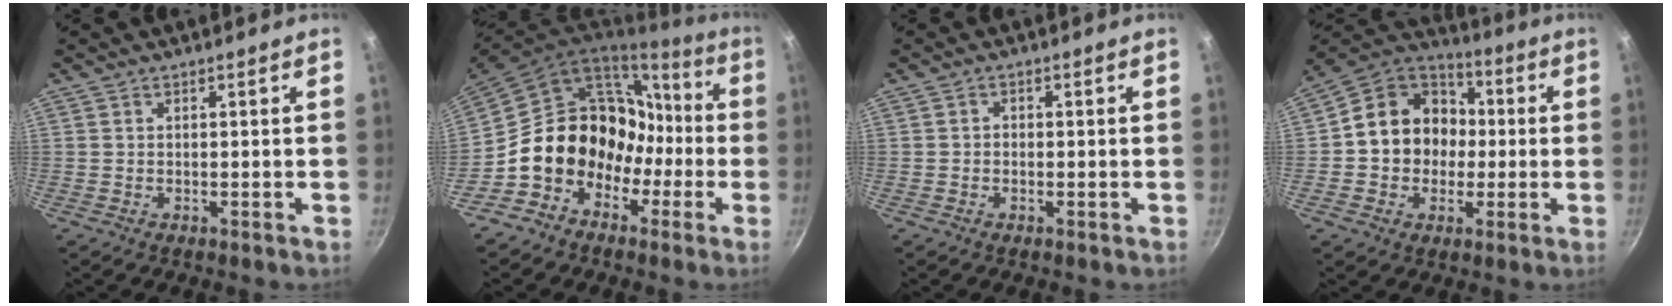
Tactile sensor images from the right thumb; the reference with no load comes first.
{"total": 19.1, "force": [-4.7, 15.6, 9.9], "torque": [-0.115, 0.083, -0.073]}
{"total": 1.1, "force": [-0.2, 0.9, 0.5], "torque": [-0.008, 0.005, -0.004]}
{"total": 15.6, "force": [0.1, 13.5, 7.9], "torque": [-0.093, 0.034, -0.013]}